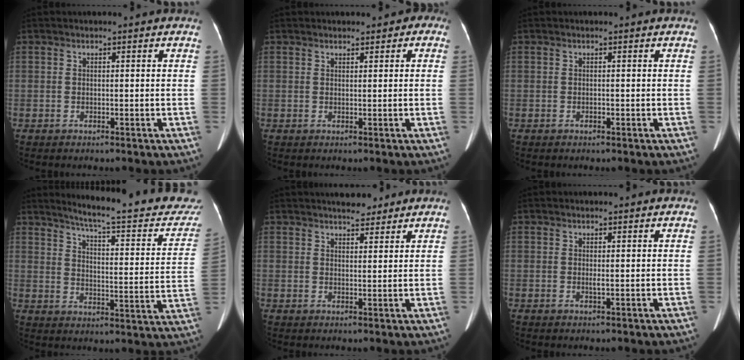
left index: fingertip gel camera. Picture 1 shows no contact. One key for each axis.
{"total": 1.9, "fx": 1.0, "fy": 1.2, "fz": 1.0, "tx": -0.006, "ty": 0.010, "tz": 0.012}
{"total": 0.0}
{"total": 22.9, "fx": 20.7, "fy": 2.2, "fz": 9.6, "tx": -0.125, "ty": -0.064, "tz": 0.252}
{"total": 4.6, "fx": 4.1, "fy": 1.3, "fz": 1.7, "tx": -0.024, "ty": 0.010, "tz": 0.061}
{"total": 0.6, "fx": 0.3, "fy": 0.1, "fz": 0.6, "tx": -0.016, "ty": 0.002, "tz": 0.004}